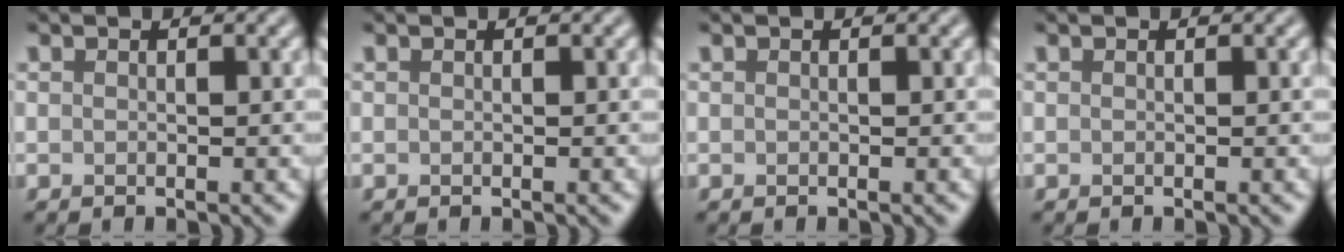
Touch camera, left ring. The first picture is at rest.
{"total": 0.0}
{"total": 0.0}
{"total": 0.0}